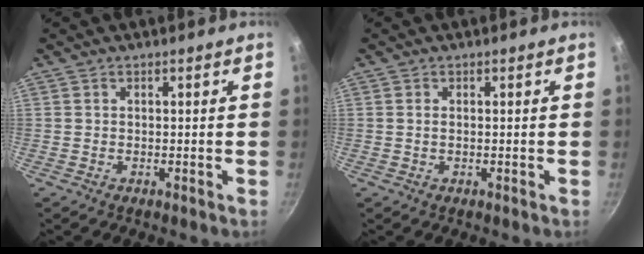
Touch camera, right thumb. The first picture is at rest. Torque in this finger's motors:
{"motor_torque": [-0.32, 0.36, -0.09, 0.61, 0.00]}